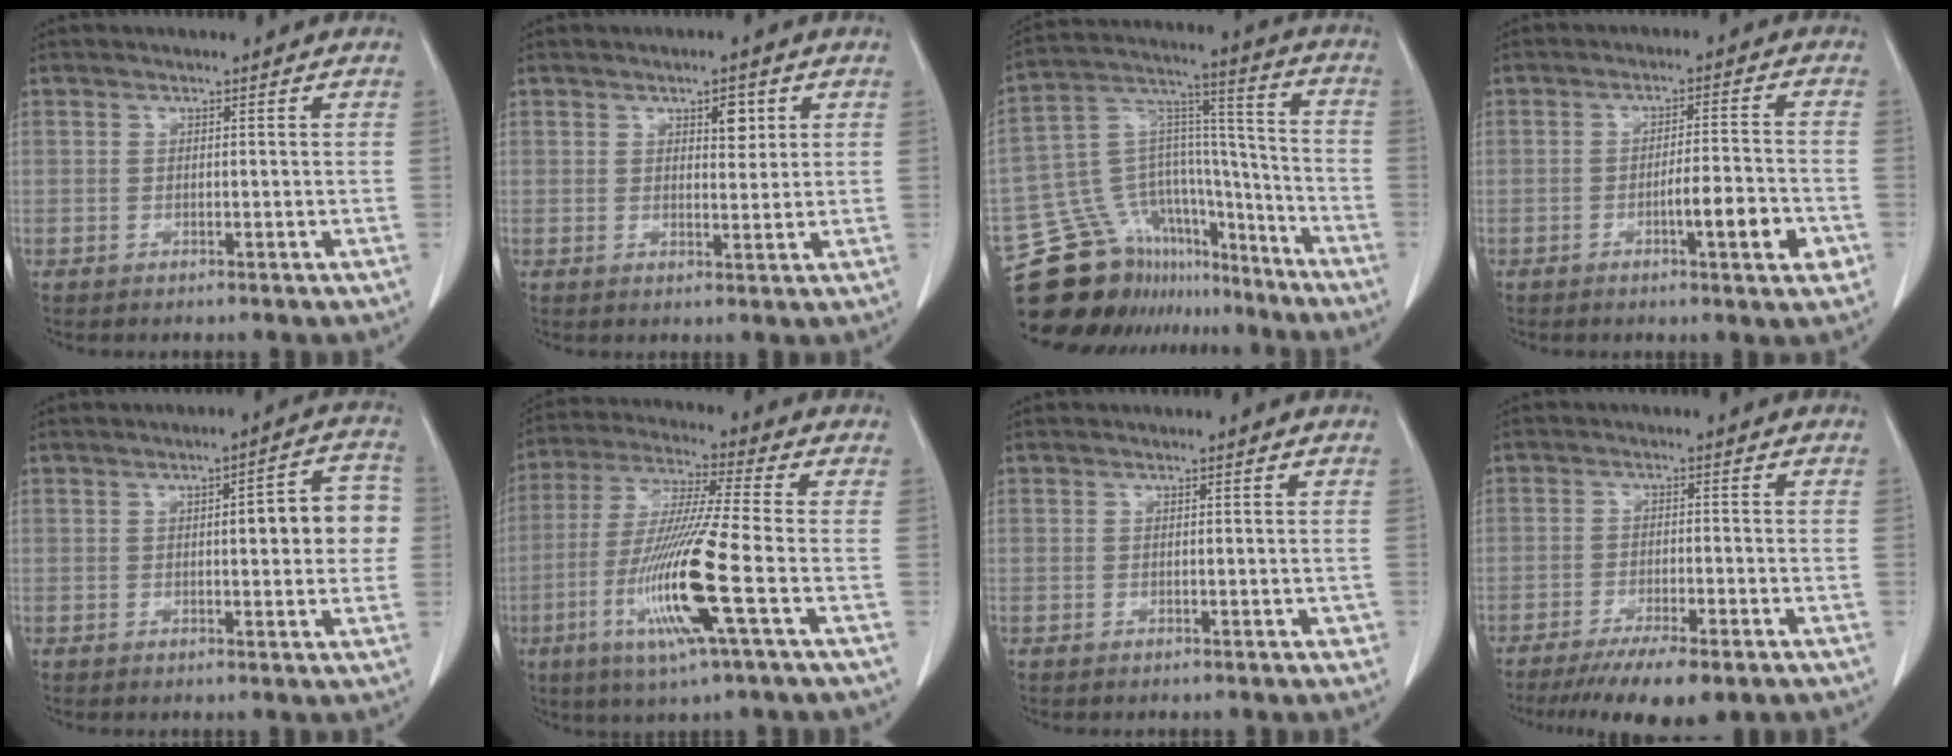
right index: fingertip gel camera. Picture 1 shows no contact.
{"total": 2.3, "force": [1.0, 0.8, 1.9], "torque": [-0.029, -0.003, 0.014]}
{"total": 21.6, "force": [-18.0, 10.2, 6.1], "torque": [-0.144, 0.057, -0.289]}
{"total": 7.1, "force": [-2.7, 0.8, 6.5], "torque": [-0.092, 0.003, -0.038]}
{"total": 8.2, "force": [0.7, 2.1, 7.9], "torque": [-0.095, 0.024, 0.006]}
{"total": 14.9, "force": [-4.7, -0.6, 14.1], "torque": [-0.291, -0.022, -0.094]}
{"total": 0.7, "force": [-0.1, 0.3, 0.6], "torque": [-0.007, 0.000, 0.000]}
{"total": 8.4, "force": [-6.1, 1.5, 5.7], "torque": [-0.086, -0.017, -0.096]}